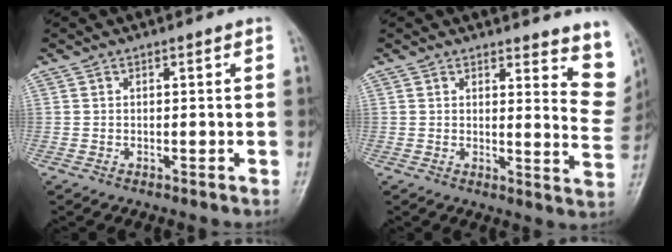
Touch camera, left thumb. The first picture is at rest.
{"total": 10.2, "force": [8.3, 3.9, 4.5], "torque": [-0.006, -0.059, 0.072]}